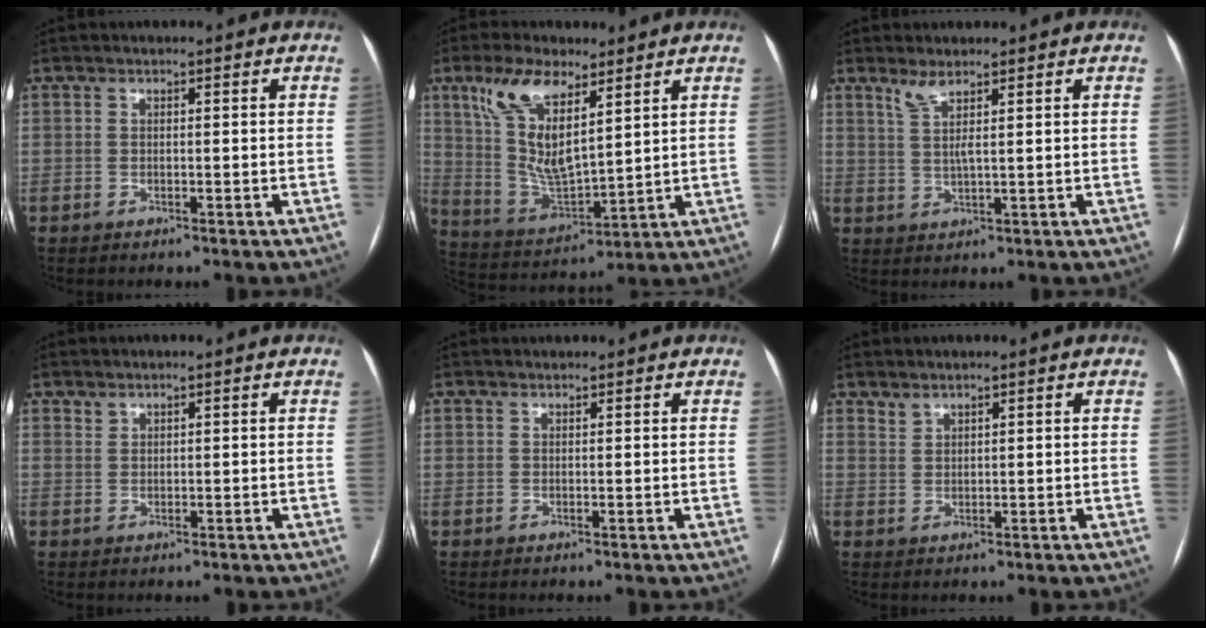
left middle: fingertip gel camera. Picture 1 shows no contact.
{"total": 12.2, "force": [6.3, 3.6, 9.8], "torque": [-0.206, 0.003, 0.130]}
{"total": 2.9, "force": [2.0, -0.1, 2.0], "torque": [-0.050, -0.006, 0.044]}
{"total": 0.8, "force": [0.8, 0.2, 0.1], "torque": [-0.003, 0.000, 0.016]}
{"total": 1.4, "force": [1.4, 0.1, 0.2], "torque": [-0.006, 0.019, 0.026]}
{"total": 1.4, "force": [1.4, 0.2, 0.2], "torque": [-0.005, 0.001, 0.030]}